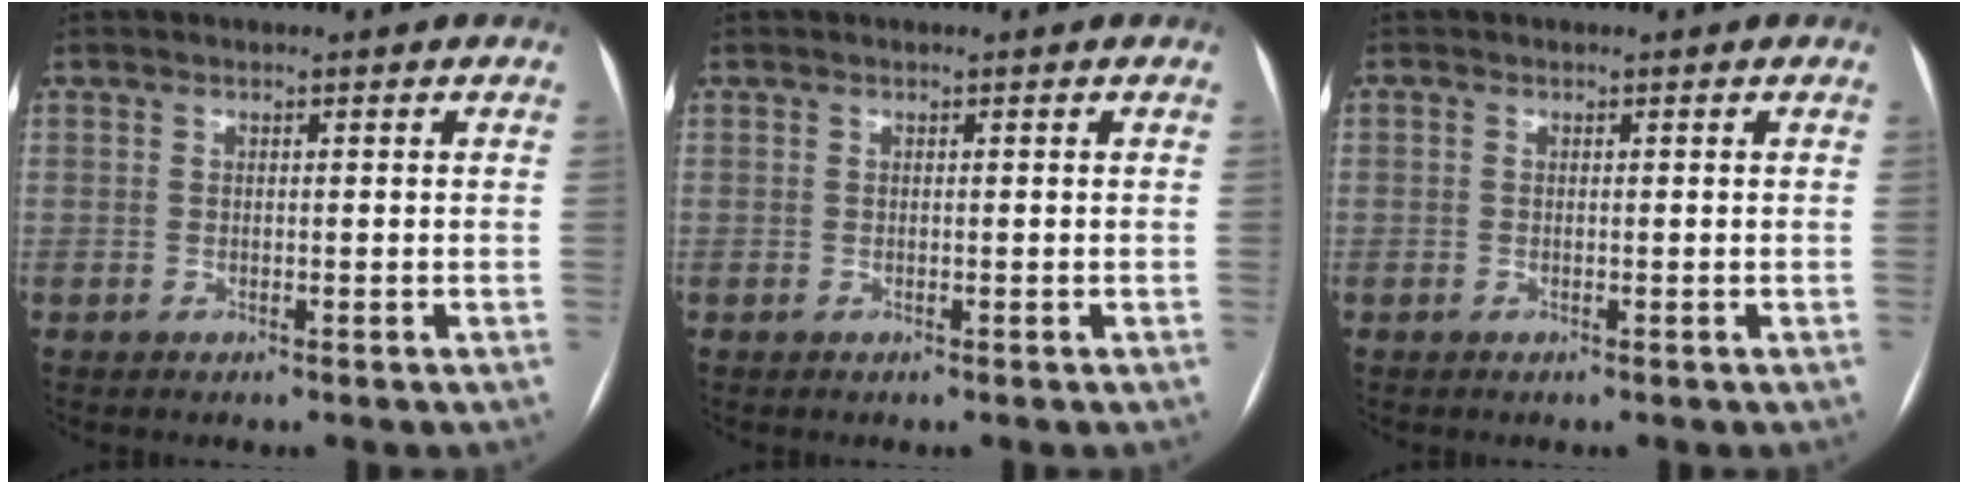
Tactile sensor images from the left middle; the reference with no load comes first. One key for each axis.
{"total": 0.0}
{"total": 0.0}